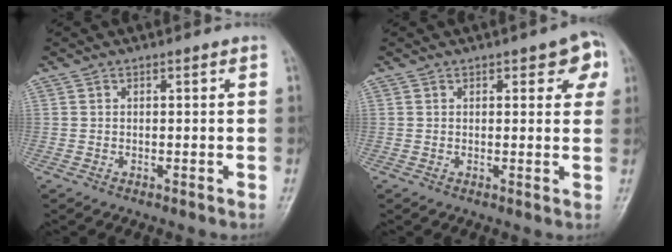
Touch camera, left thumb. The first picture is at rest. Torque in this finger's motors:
{"motor_torque": [0.08, 0.14, 0.09, 0.16, 0.04]}